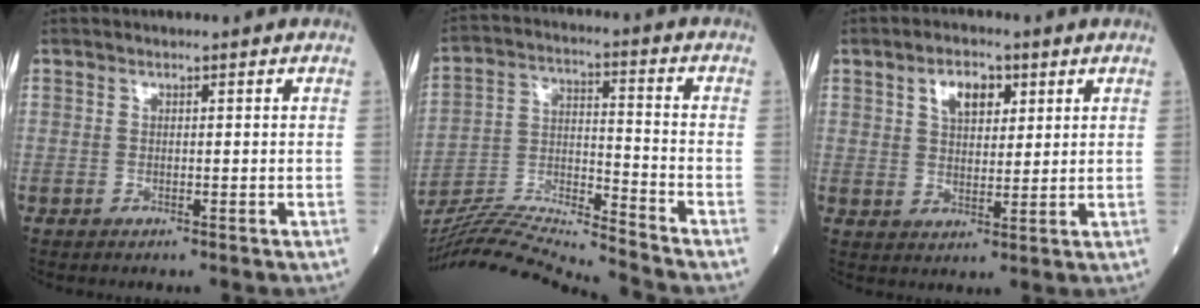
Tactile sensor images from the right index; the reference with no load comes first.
{"total": 16.8, "force": [-15.9, -2.5, 4.7], "torque": [-0.081, 0.007, -0.281]}
{"total": 5.4, "force": [2.5, 2.9, 3.8], "torque": [-0.066, 0.010, 0.044]}